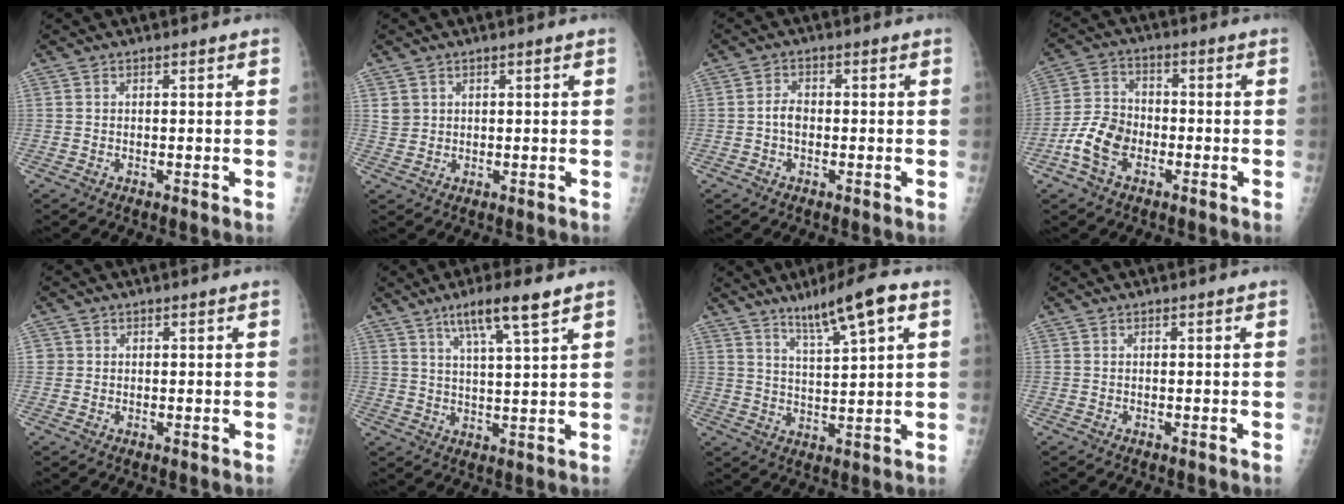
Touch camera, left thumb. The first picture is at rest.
{"total": 2.3, "force": [0.9, 2.0, 0.5], "torque": [0.007, -0.005, 0.018]}
{"total": 2.7, "force": [-0.6, 1.8, 1.8], "torque": [-0.025, 0.011, -0.015]}
{"total": 9.0, "force": [-3.9, 6.2, 5.2], "torque": [-0.090, 0.025, -0.079]}
{"total": 1.2, "force": [0.1, 1.2, 0.0], "torque": [0.014, 0.005, -0.001]}
{"total": 8.3, "force": [5.2, 0.5, 6.5], "torque": [-0.118, -0.021, 0.093]}
{"total": 9.6, "force": [5.5, 0.9, 7.8], "torque": [-0.130, -0.017, 0.094]}
{"total": 0.0}